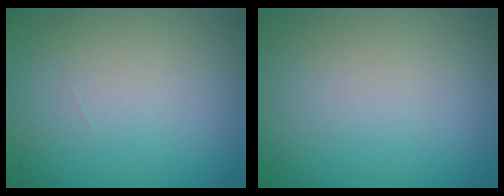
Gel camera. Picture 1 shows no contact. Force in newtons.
{"total": 0.0}